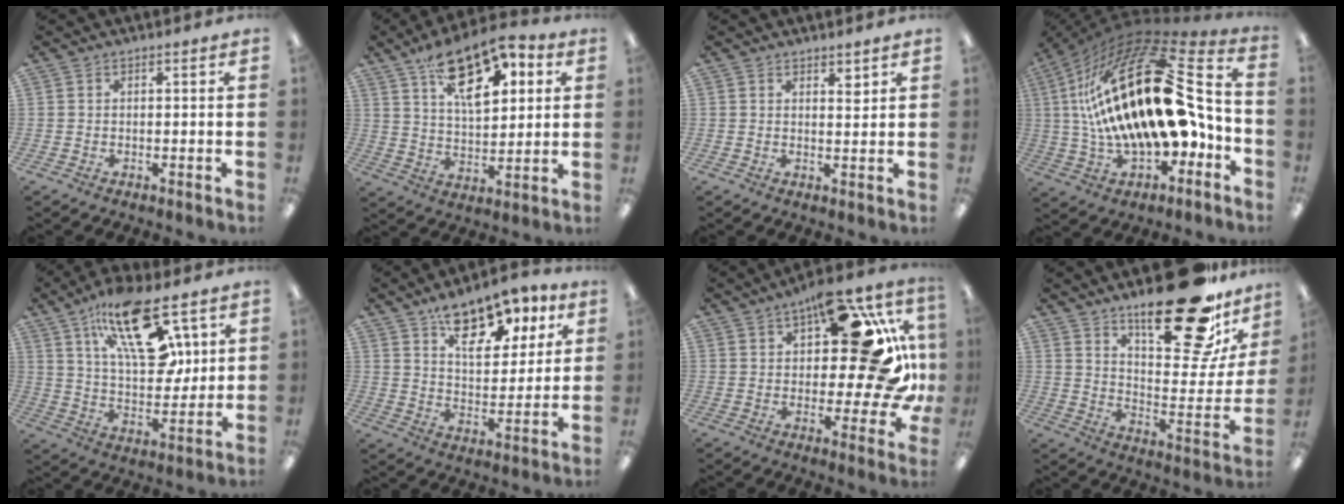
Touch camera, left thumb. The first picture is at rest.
{"total": 17.2, "force": [10.8, 8.1, 10.6], "torque": [-0.171, -0.045, 0.186]}
{"total": 2.5, "force": [2.0, 0.9, 1.1], "torque": [-0.009, -0.009, 0.033]}
{"total": 32.6, "force": [3.2, 15.8, 28.4], "torque": [-0.553, -0.023, 0.056]}
{"total": 21.8, "force": [11.4, 10.1, 15.6], "torque": [-0.248, -0.039, 0.190]}
{"total": 15.0, "force": [9.9, 7.3, 8.6], "torque": [-0.112, -0.046, 0.170]}
{"total": 22.1, "force": [6.9, 9.6, 18.6], "torque": [-0.249, -0.049, 0.110]}
{"total": 25.5, "force": [17.3, 9.2, 16.3], "torque": [-0.209, -0.119, 0.279]}